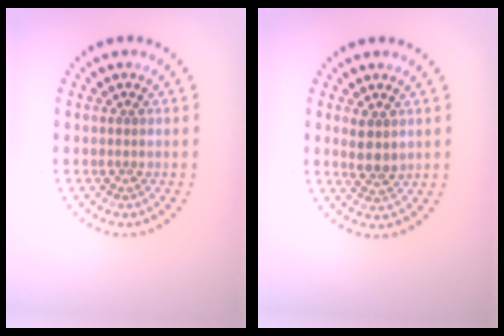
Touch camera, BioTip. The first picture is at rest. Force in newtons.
{"total": 2.1, "press": 1.9, "slide": 0.8}